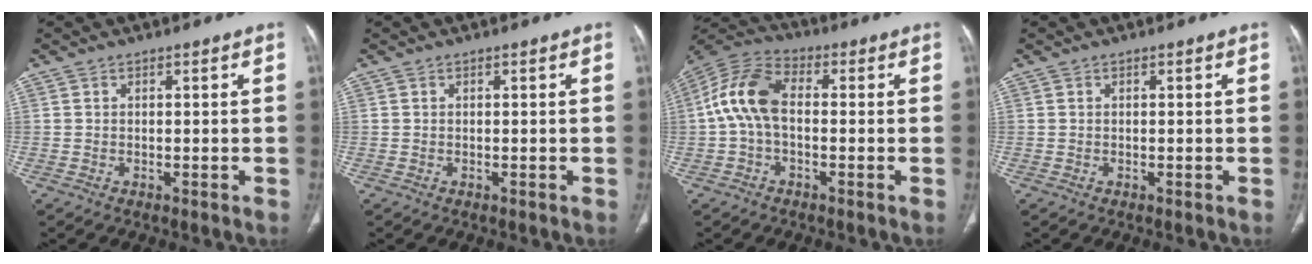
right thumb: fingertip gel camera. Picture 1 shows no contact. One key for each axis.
{"total": 0.0}
{"total": 10.8, "fx": -0.1, "fy": 6.5, "fz": 8.6, "tx": -0.175, "ty": 0.031, "tz": -0.013}
{"total": 0.0}